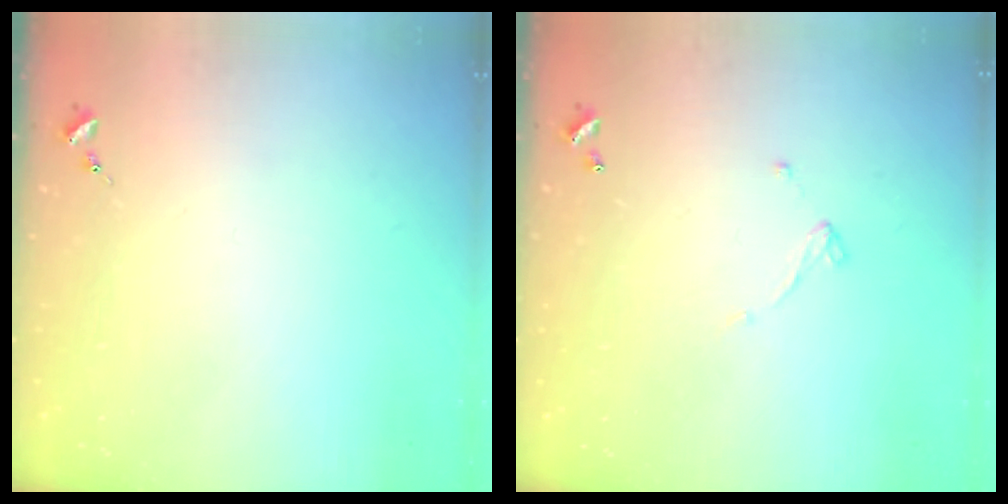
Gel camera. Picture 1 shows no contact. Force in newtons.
{"total": 4.4, "press": 4.4, "slide": 0.2}